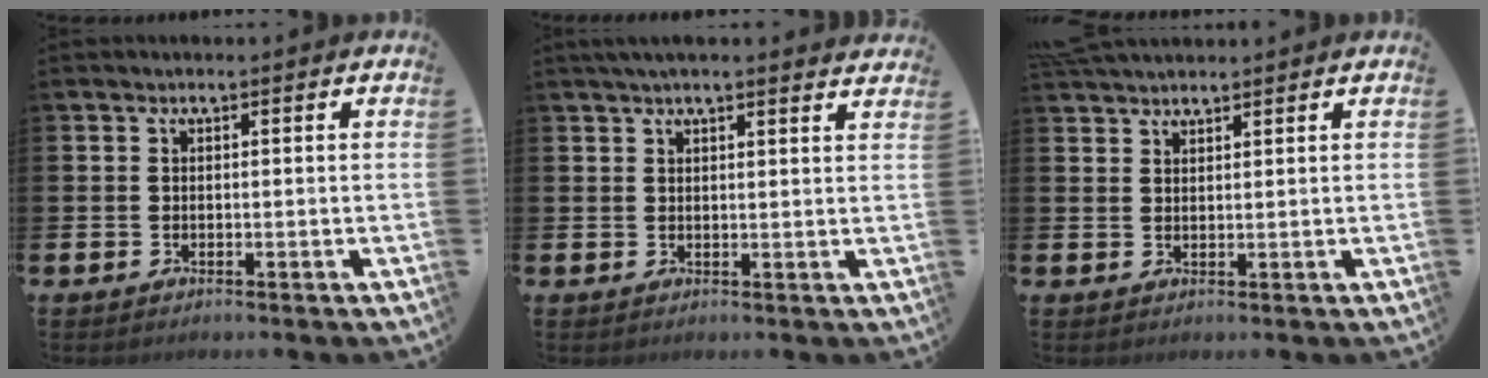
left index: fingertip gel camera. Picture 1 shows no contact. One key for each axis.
{"total": 2.9, "fx": 2.8, "fy": -0.1, "fz": 0.7, "tx": -0.013, "ty": -0.010, "tz": 0.049}
{"total": 2.6, "fx": 2.5, "fy": 0.5, "fz": 0.4, "tx": -0.004, "ty": -0.007, "tz": 0.045}